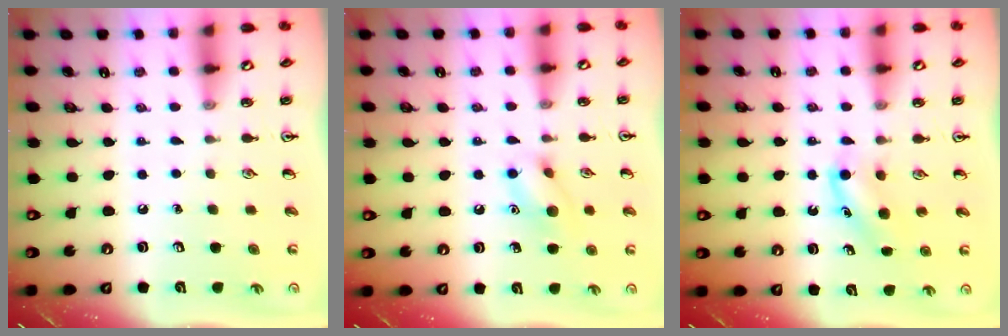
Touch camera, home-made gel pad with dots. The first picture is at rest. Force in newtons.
{"total": 8.9, "press": 8.9, "slide": 1.1}
{"total": 5.2, "press": 5.0, "slide": 1.4}